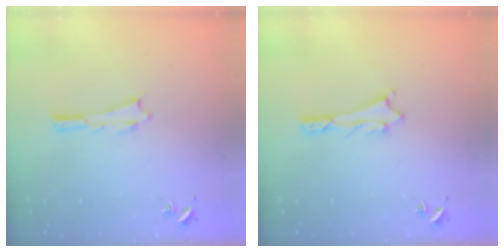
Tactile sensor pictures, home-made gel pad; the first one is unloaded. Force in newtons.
{"total": 0.9, "press": 0.8, "slide": 0.1}